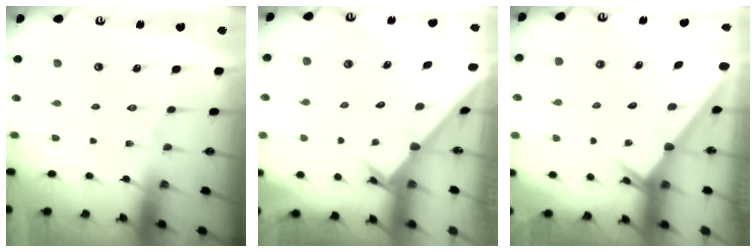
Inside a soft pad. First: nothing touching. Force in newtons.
{"total": 1.4, "press": 1.4, "slide": 0.1}
{"total": 2.5, "press": 2.5, "slide": 0.1}